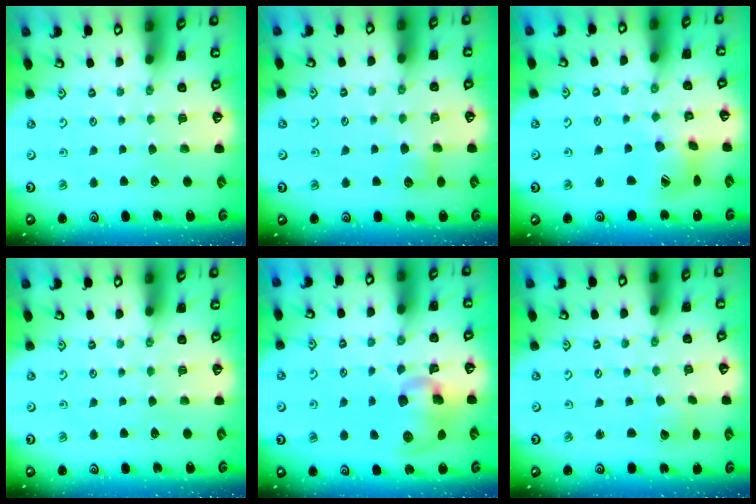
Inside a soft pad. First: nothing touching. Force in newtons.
{"total": 5.5, "press": 5.5, "slide": 0.6}
{"total": 12.3, "press": 12.2, "slide": 1.1}
{"total": 0.0}
{"total": 12.3, "press": 12.1, "slide": 1.8}
{"total": 2.8, "press": 2.8, "slide": 0.2}